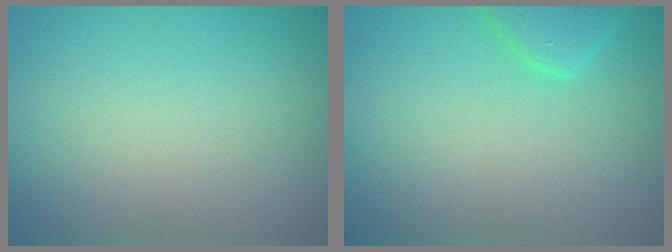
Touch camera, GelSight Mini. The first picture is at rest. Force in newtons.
{"total": 2.5, "press": 2.5, "slide": 0.4}